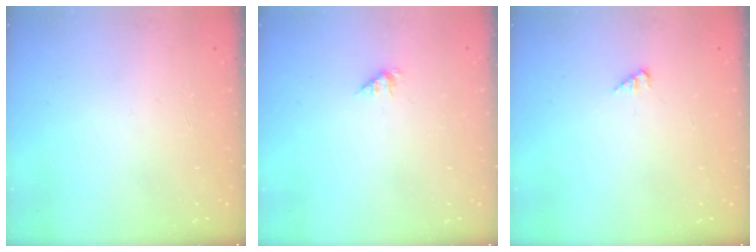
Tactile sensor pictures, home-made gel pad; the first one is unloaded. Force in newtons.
{"total": 1.2, "press": 1.2, "slide": 0.2}
{"total": 0.9, "press": 0.9, "slide": 0.2}